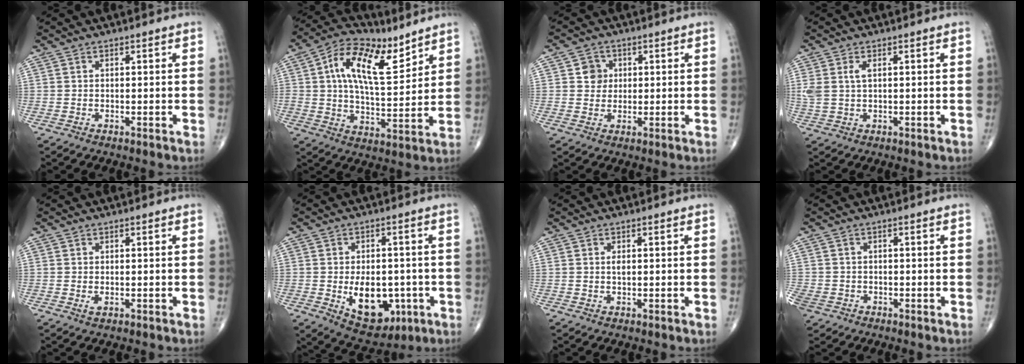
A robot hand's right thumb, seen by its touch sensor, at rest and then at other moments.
{"total": 14.8, "force": [6.7, 7.0, 11.2], "torque": [-0.175, -0.018, 0.116]}
{"total": 3.9, "force": [0.9, 3.6, 1.2], "torque": [0.004, 0.002, 0.009]}
{"total": 3.7, "force": [1.0, 1.8, 3.0], "torque": [-0.083, 0.011, 0.027]}
{"total": 1.0, "force": [-0.2, 0.5, 0.8], "torque": [-0.015, -0.003, -0.004]}
{"total": 12.8, "force": [-3.2, 8.0, 9.5], "torque": [-0.105, 0.004, -0.029]}
{"total": 0.9, "force": [0.2, 0.4, 0.8], "torque": [-0.014, 0.000, 0.002]}
{"total": 4.4, "force": [-2.3, 3.6, 1.2], "torque": [-0.036, 0.008, -0.037]}